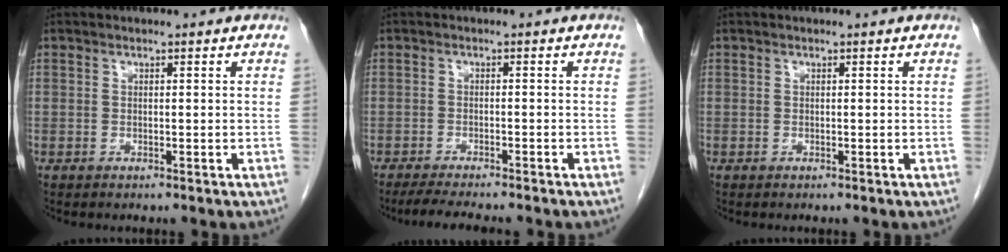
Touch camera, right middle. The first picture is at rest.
{"total": 6.1, "force": [-5.3, 0.2, 3.1], "torque": [-0.049, -0.018, -0.082]}
{"total": 0.0}